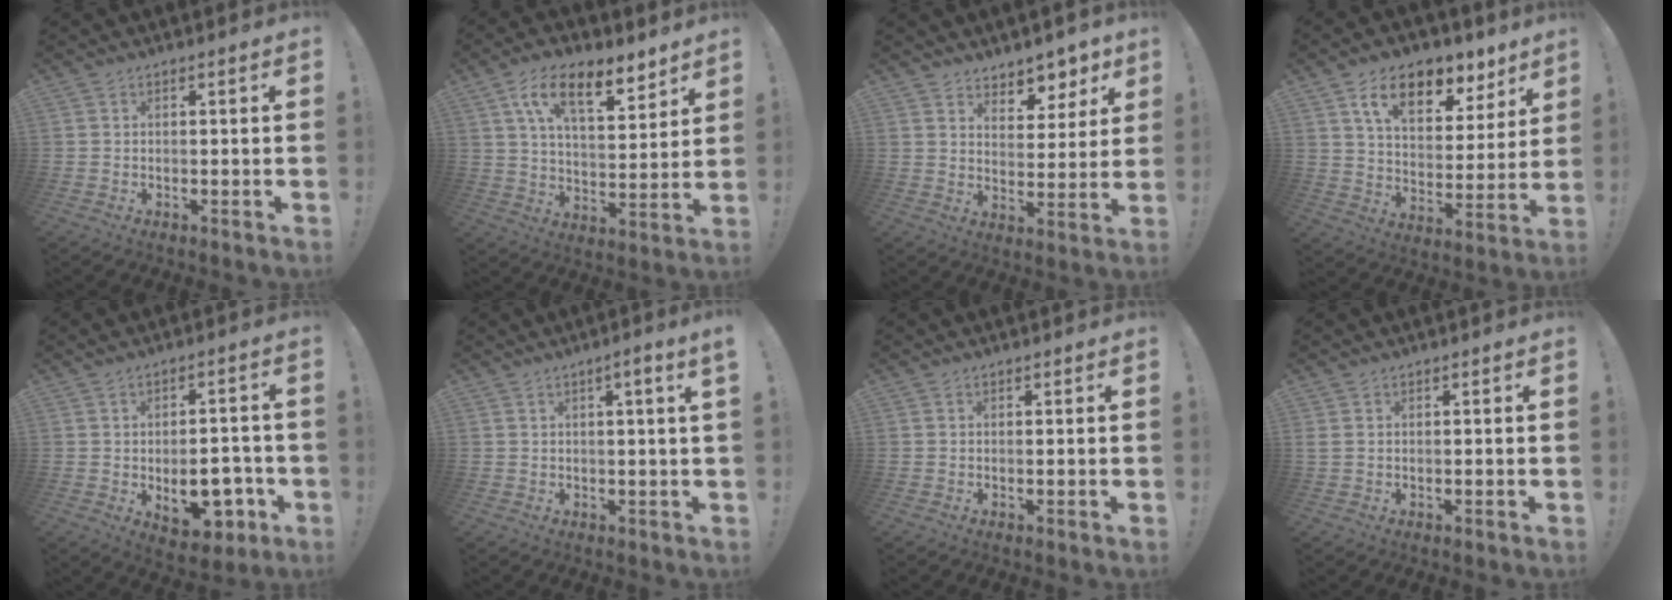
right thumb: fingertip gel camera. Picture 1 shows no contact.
{"total": 14.4, "force": [8.9, 5.7, 9.8], "torque": [-0.161, -0.041, 0.155]}
{"total": 7.6, "force": [6.2, 4.2, 1.2], "torque": [0.007, -0.065, 0.114]}
{"total": 14.9, "force": [9.3, 8.0, 8.5], "torque": [-0.135, -0.049, 0.163]}
{"total": 12.8, "force": [-3.7, 7.0, 10.1], "torque": [-0.125, 0.021, -0.052]}
{"total": 3.6, "force": [0.9, -0.6, 3.4], "torque": [-0.047, -0.010, 0.008]}
{"total": 0.0}
{"total": 0.7, "force": [0.0, 0.2, 0.6], "torque": [-0.019, 0.003, 0.001]}